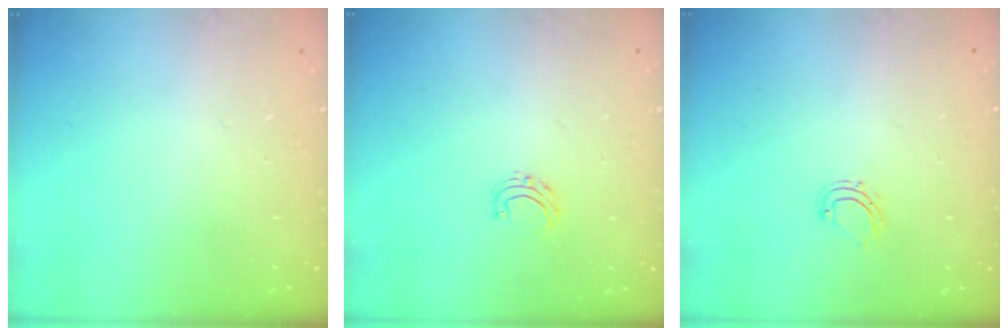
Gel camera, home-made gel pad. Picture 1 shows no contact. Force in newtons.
{"total": 4.7, "press": 4.7, "slide": 0.3}
{"total": 4.7, "press": 4.6, "slide": 0.6}